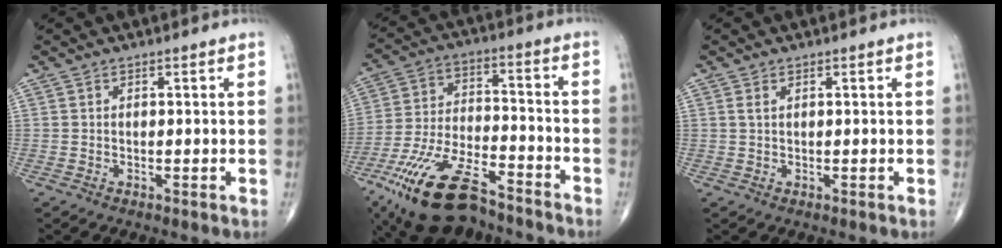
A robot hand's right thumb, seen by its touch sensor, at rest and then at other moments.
{"total": 19.5, "force": [-13.5, 7.5, 11.8], "torque": [-0.246, 0.045, -0.244]}
{"total": 1.0, "force": [0.5, 0.5, 0.8], "torque": [-0.019, 0.009, 0.013]}